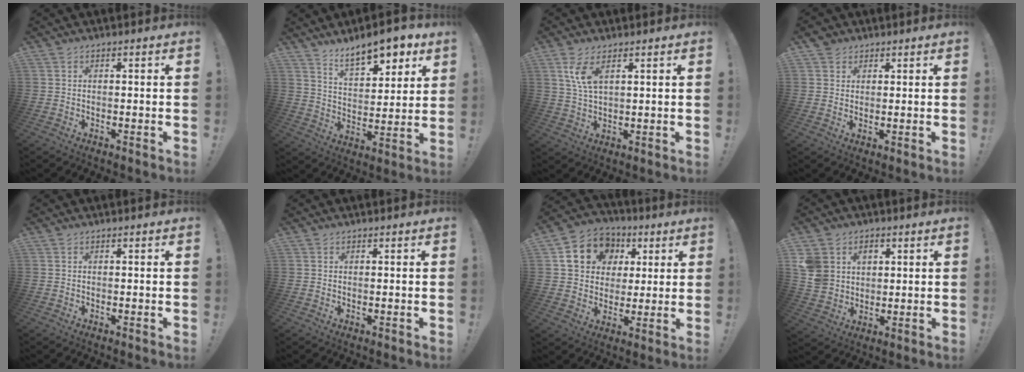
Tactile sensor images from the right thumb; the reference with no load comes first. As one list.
[{"total": 13.0, "force": [9.3, 5.1, 7.5], "torque": [-0.103, -0.058, 0.159]}, {"total": 6.8, "force": [3.3, 2.6, 5.4], "torque": [-0.101, -0.014, 0.055]}, {"total": 3.1, "force": [1.9, 2.4, 0.5], "torque": [-0.003, -0.007, 0.034]}, {"total": 0.0}, {"total": 0.0}, {"total": 14.2, "force": [5.0, 11.9, 6.0], "torque": [-0.084, -0.014, 0.107]}, {"total": 8.7, "force": [3.4, 7.5, 2.7], "torque": [-0.052, -0.016, 0.072]}]